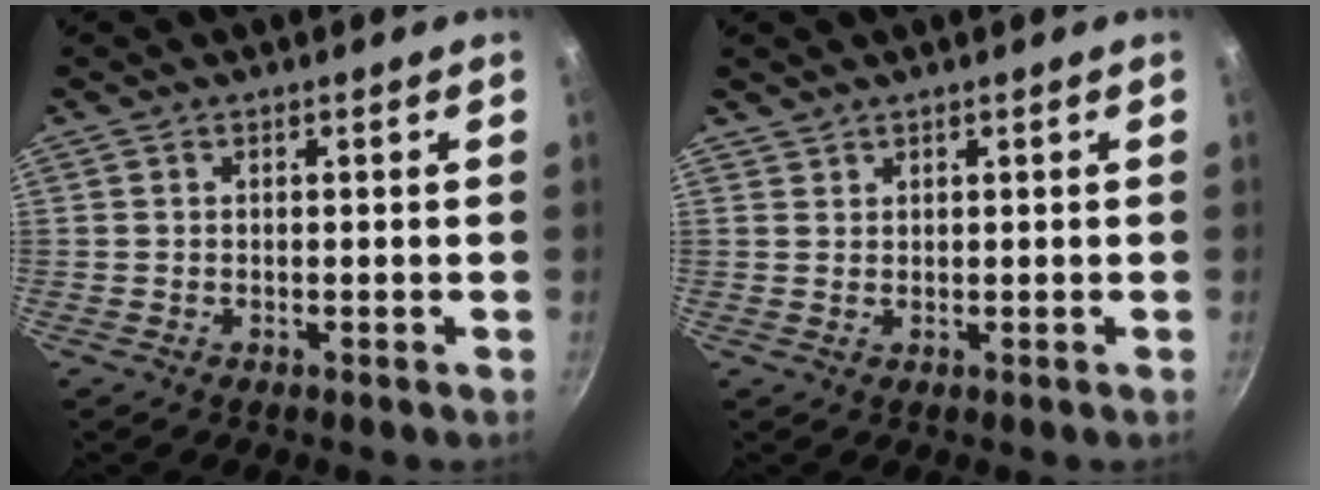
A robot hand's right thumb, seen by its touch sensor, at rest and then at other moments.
{"total": 1.0, "force": [0.9, 0.5, 0.0], "torque": [0.010, 0.003, 0.019]}